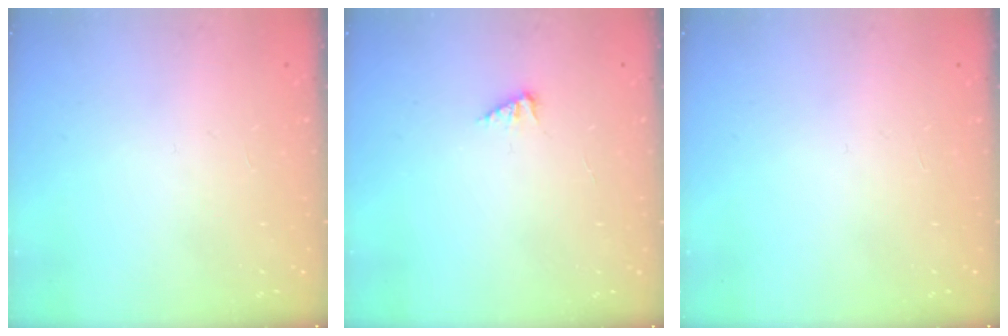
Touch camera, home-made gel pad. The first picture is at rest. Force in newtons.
{"total": 2.5, "press": 2.5, "slide": 0.3}
{"total": 0.0}